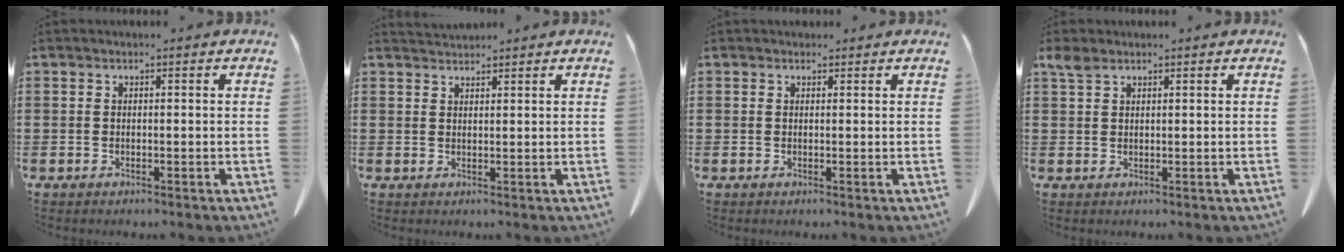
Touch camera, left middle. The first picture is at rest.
{"total": 1.7, "force": [1.6, 0.2, 0.1], "torque": [-0.005, 0.000, 0.032]}
{"total": 0.7, "force": [0.5, 0.4, 0.1], "torque": [0.004, -0.001, 0.009]}
{"total": 2.4, "force": [1.6, 1.0, 1.5], "torque": [-0.036, 0.003, 0.031]}